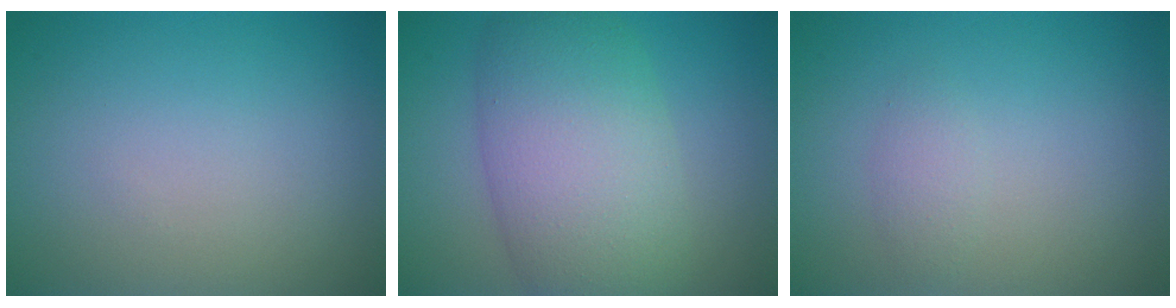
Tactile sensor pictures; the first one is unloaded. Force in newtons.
{"total": 9.0, "press": 9.0, "slide": 0.6}
{"total": 1.1, "press": 1.1, "slide": 0.1}